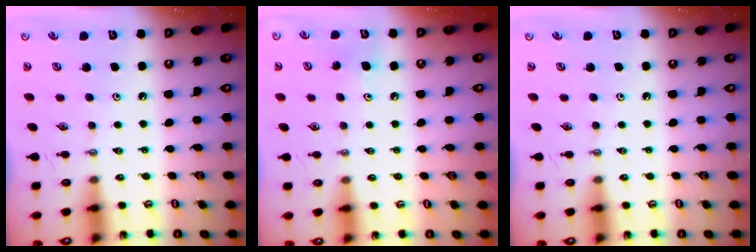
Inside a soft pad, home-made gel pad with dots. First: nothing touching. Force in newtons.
{"total": 6.8, "press": 6.6, "slide": 1.5}
{"total": 0.0}